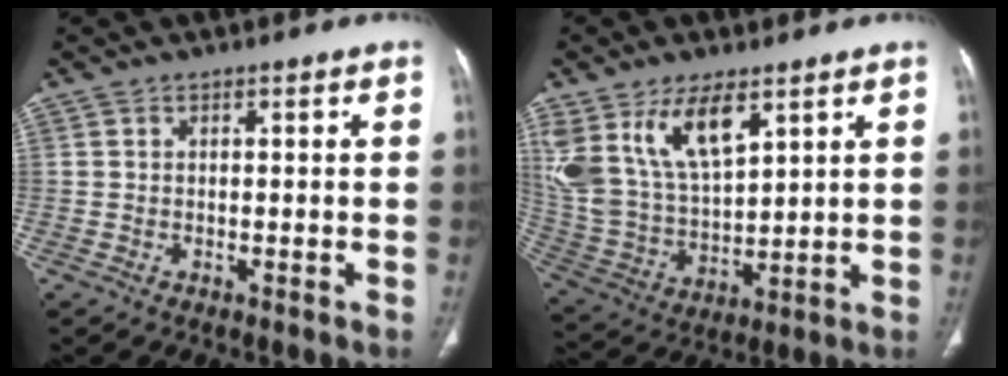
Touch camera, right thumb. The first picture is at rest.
{"total": 16.3, "force": [8.7, 7.8, 11.3], "torque": [-0.206, -0.033, 0.186]}